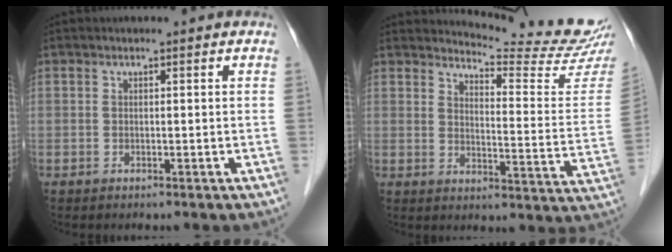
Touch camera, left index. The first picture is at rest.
{"total": 15.4, "force": [15.1, -2.0, 2.0], "torque": [-0.031, -0.125, 0.177]}